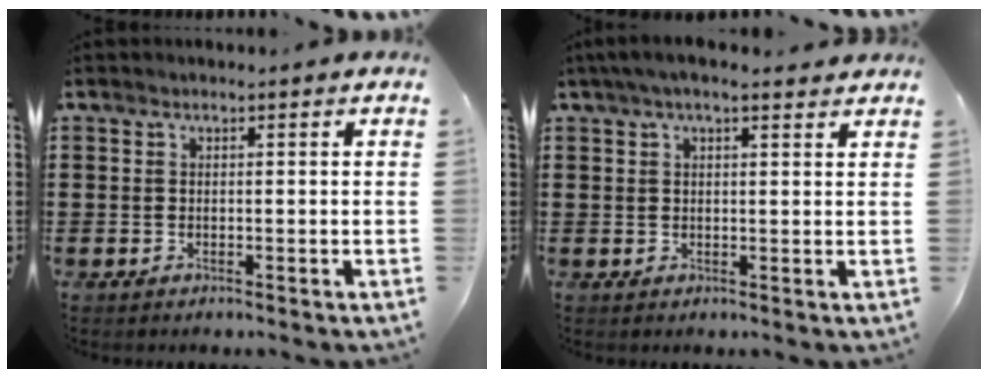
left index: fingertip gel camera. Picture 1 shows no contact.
{"total": 3.2, "force": [2.3, 0.7, 2.2], "torque": [-0.047, 0.006, 0.042]}